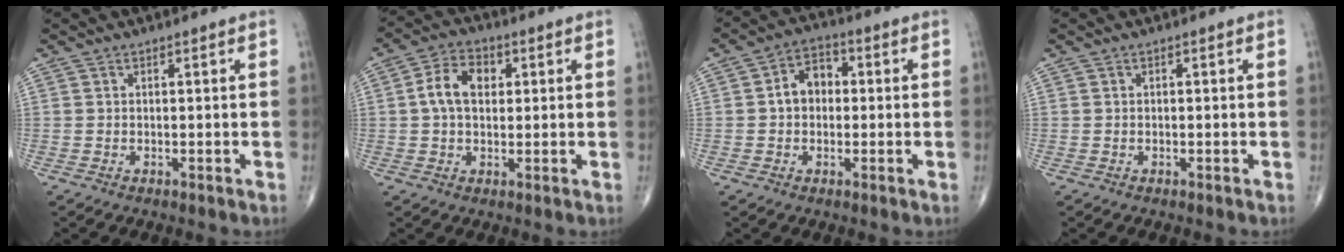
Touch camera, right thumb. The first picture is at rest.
{"total": 7.5, "force": [1.2, 5.0, 5.5], "torque": [-0.093, 0.016, 0.014]}
{"total": 6.4, "force": [0.2, 4.8, 4.2], "torque": [-0.054, 0.022, -0.008]}
{"total": 0.0}